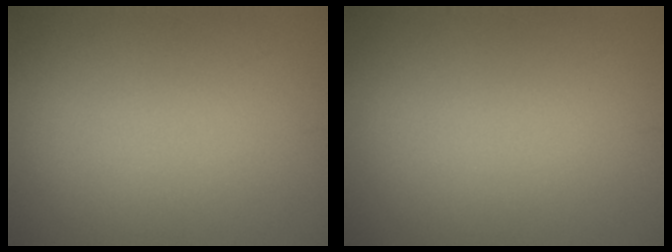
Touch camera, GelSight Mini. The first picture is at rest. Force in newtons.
{"total": 0.0}